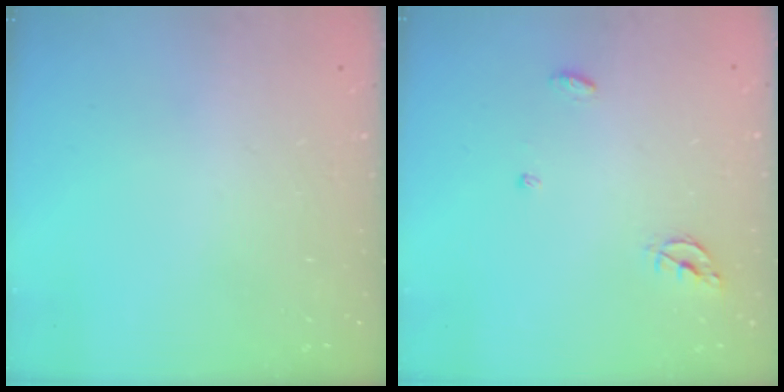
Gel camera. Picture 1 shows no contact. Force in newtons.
{"total": 4.2, "press": 4.2, "slide": 0.3}